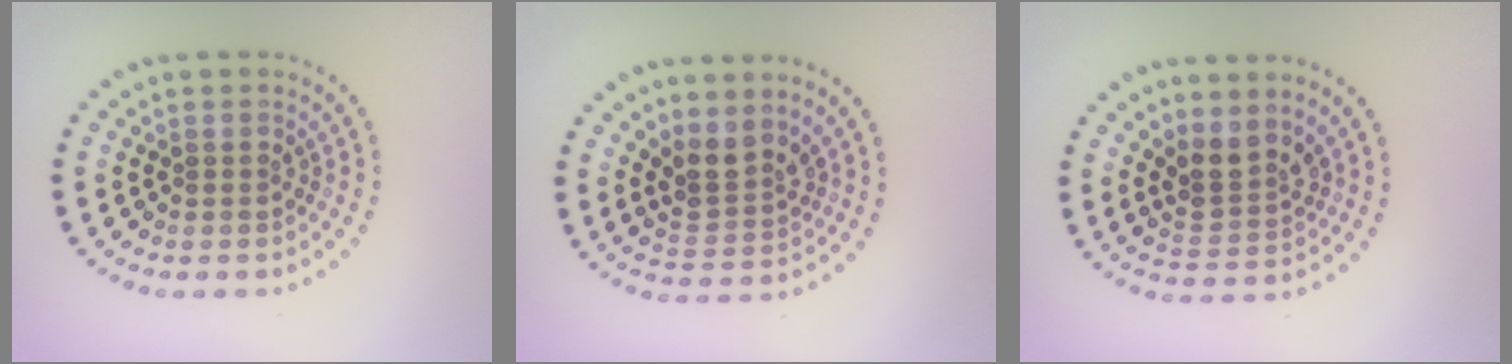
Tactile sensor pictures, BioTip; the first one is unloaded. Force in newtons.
{"total": 2.7, "press": 2.0, "slide": 1.8}
{"total": 2.8, "press": 2.2, "slide": 1.7}